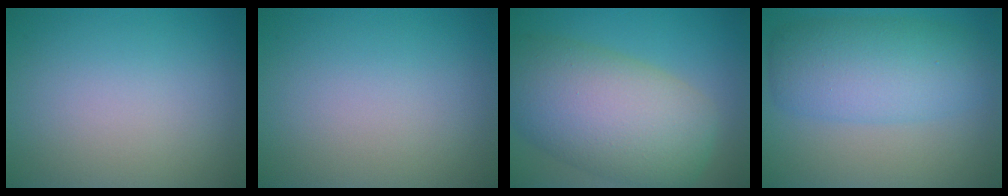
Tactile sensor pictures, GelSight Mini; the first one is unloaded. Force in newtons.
{"total": 0.0}
{"total": 10.9, "press": 10.9, "slide": 0.5}
{"total": 6.7, "press": 6.7, "slide": 0.1}